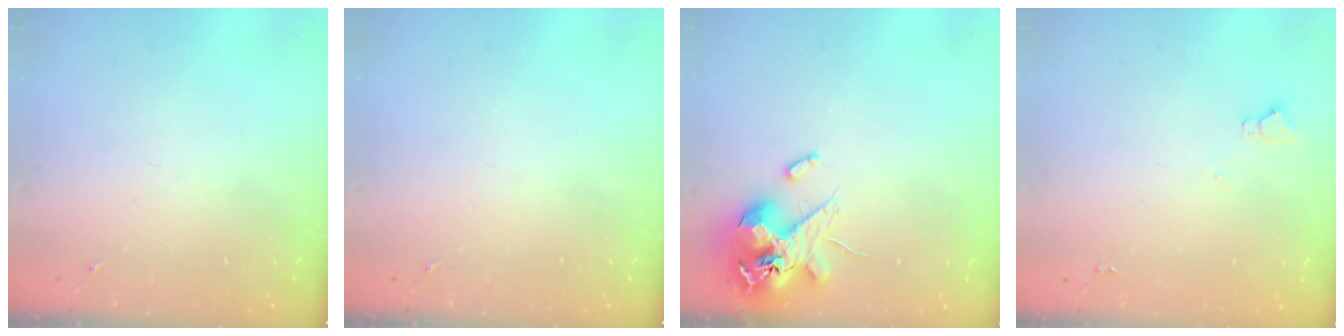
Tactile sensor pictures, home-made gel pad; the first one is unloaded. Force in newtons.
{"total": 0.0}
{"total": 13.4, "press": 13.2, "slide": 2.3}
{"total": 3.5, "press": 3.5, "slide": 0.4}